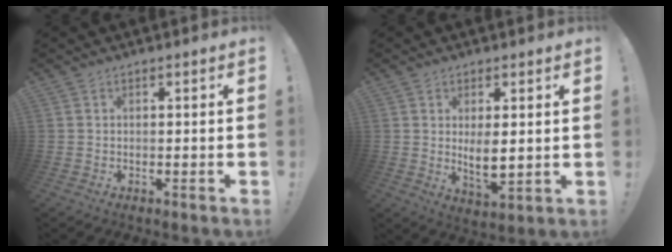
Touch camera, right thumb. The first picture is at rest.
{"total": 6.7, "force": [1.6, 2.7, 5.9], "torque": [-0.085, -0.018, 0.029]}